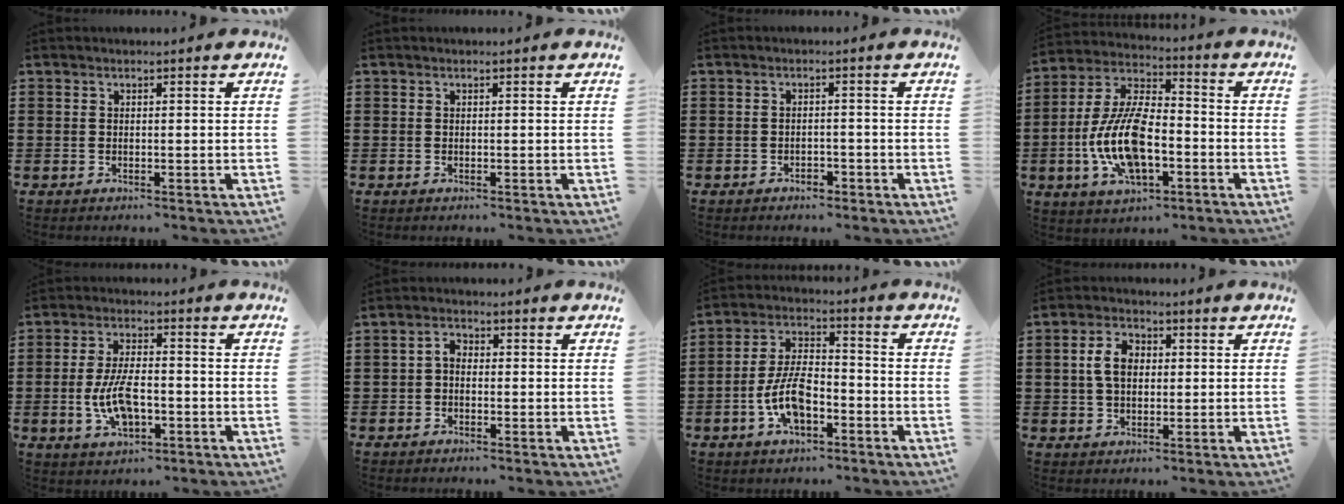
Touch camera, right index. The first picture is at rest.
{"total": 0.0}
{"total": 1.6, "force": [-1.5, 0.5, 0.2], "torque": [-0.011, -0.002, -0.032]}
{"total": 13.0, "force": [-3.7, 5.9, 11.0], "torque": [-0.255, -0.004, -0.074]}
{"total": 8.0, "force": [-2.0, 3.6, 6.9], "torque": [-0.158, -0.004, -0.042]}
{"total": 2.1, "force": [-0.8, 1.4, 1.4], "torque": [-0.030, 0.006, -0.017]}
{"total": 8.3, "force": [-3.1, 4.0, 6.6], "torque": [-0.151, 0.002, -0.064]}
{"total": 5.2, "force": [0.4, 3.4, 3.9], "torque": [-0.091, 0.012, 0.003]}